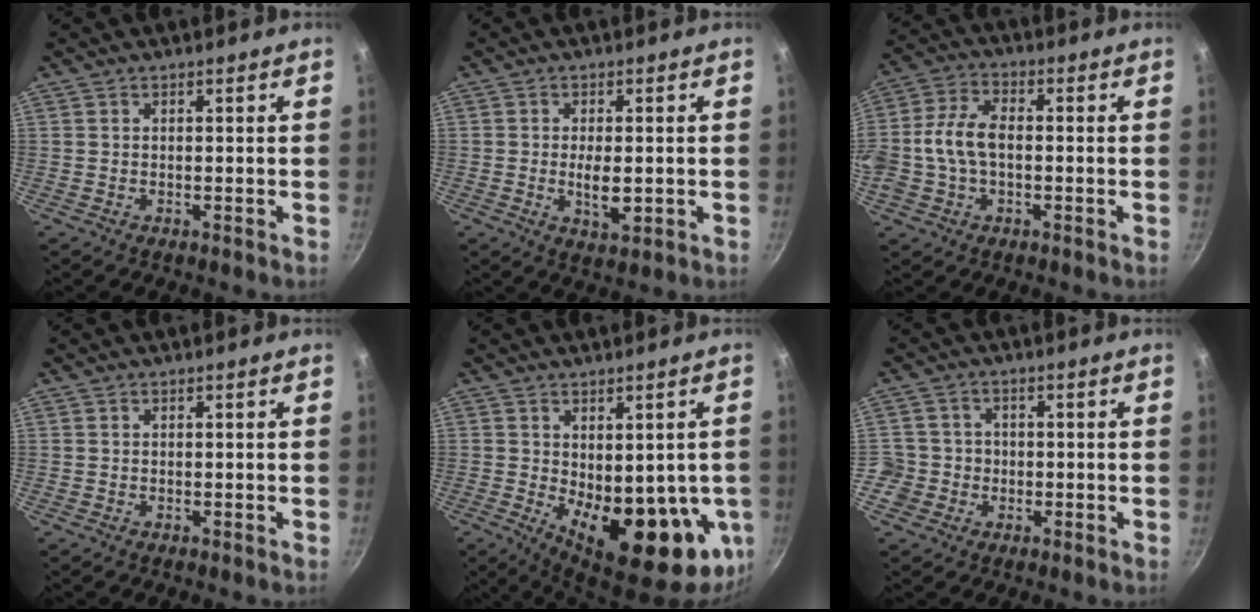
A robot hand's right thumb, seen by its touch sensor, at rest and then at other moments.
{"total": 5.2, "force": [-0.6, 2.4, 4.5], "torque": [-0.071, -0.008, -0.008]}
{"total": 10.3, "force": [-0.7, 6.4, 8.0], "torque": [-0.170, 0.029, -0.018]}
{"total": 0.0}
{"total": 21.1, "force": [-5.8, 9.7, 17.8], "torque": [-0.188, -0.019, -0.050]}
{"total": 4.7, "force": [-1.1, 4.5, 0.0], "torque": [0.035, 0.016, -0.026]}